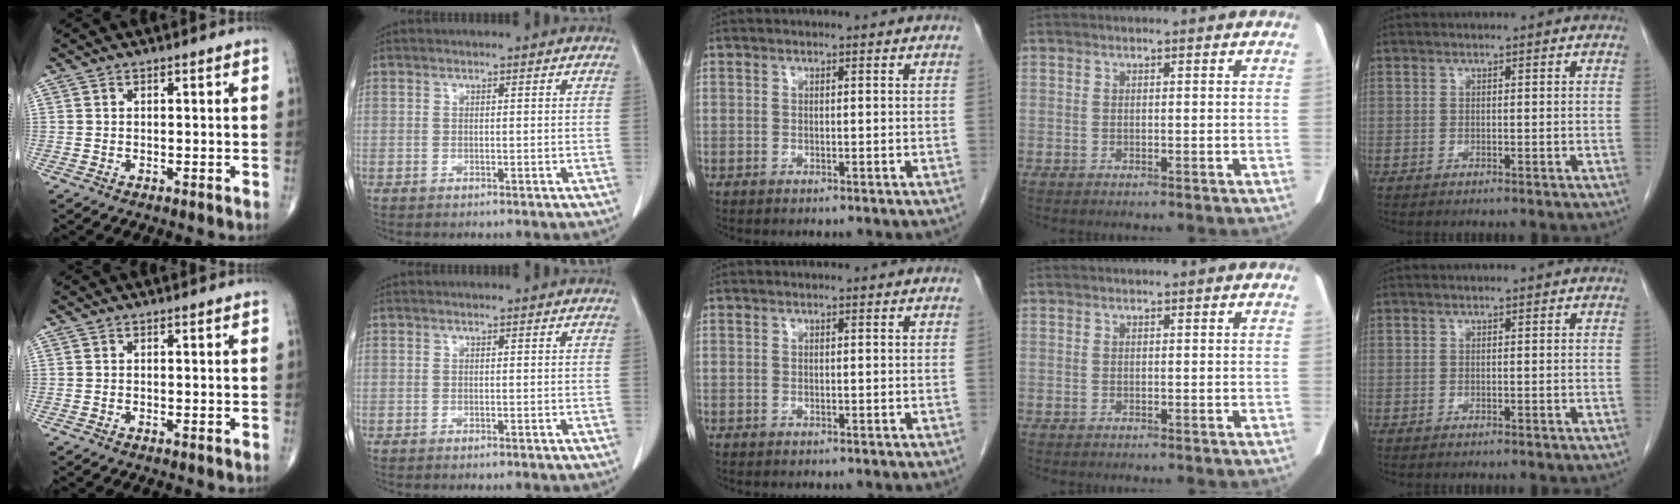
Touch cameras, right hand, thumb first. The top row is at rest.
{"index": {"total": 0.6, "force": [-0.5, 0.0, 0.3], "torque": [-0.005, -0.002, -0.008]}}